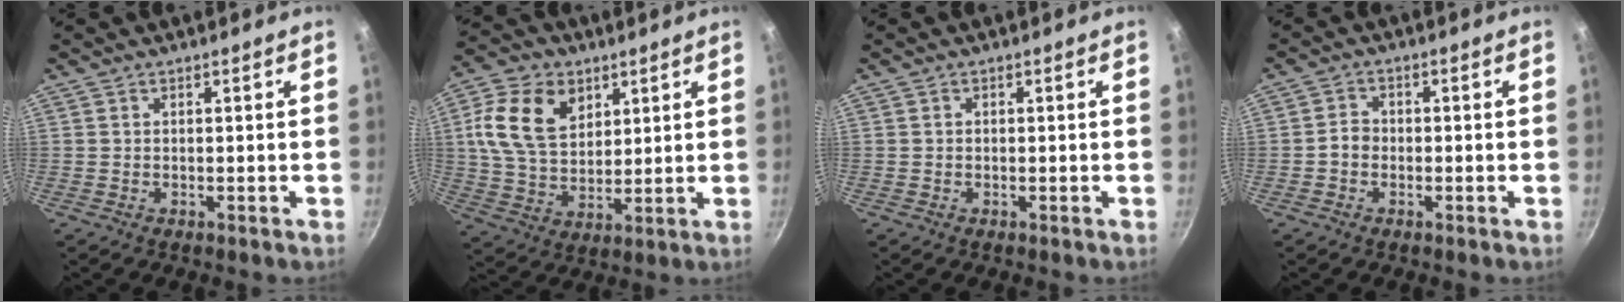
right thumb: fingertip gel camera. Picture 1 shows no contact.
{"total": 14.7, "force": [5.2, 10.2, 9.2], "torque": [-0.150, -0.011, 0.093]}
{"total": 0.6, "force": [0.0, 0.5, 0.2], "torque": [-0.001, 0.003, 0.000]}
{"total": 2.6, "force": [-0.8, 2.2, 1.3], "torque": [-0.013, 0.017, -0.020]}